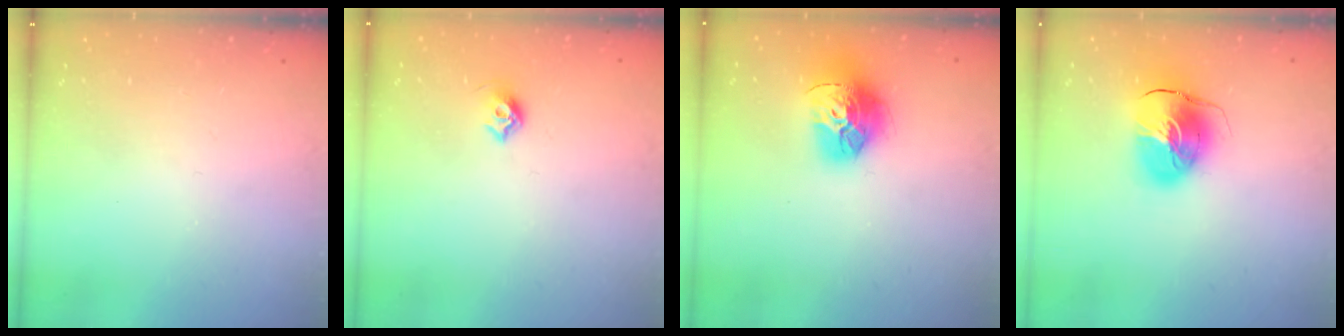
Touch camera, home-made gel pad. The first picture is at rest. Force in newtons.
{"total": 5.5, "press": 5.3, "slide": 1.2}
{"total": 15.9, "press": 15.9, "slide": 1.6}
{"total": 11.9, "press": 11.7, "slide": 1.8}